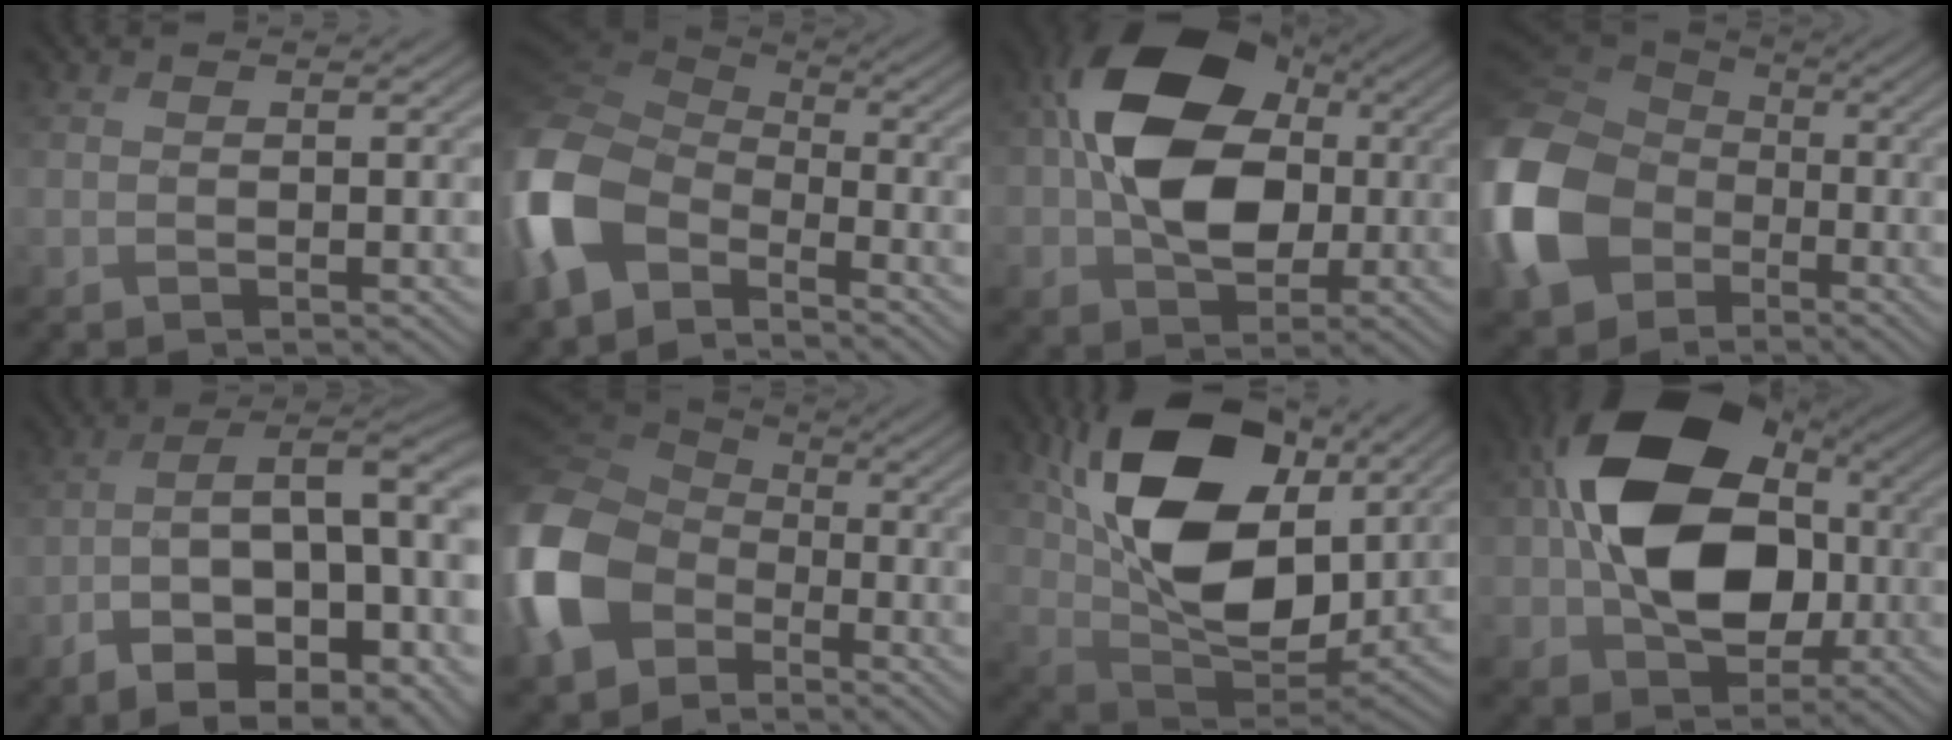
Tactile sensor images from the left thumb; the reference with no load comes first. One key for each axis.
{"total": 12.4, "fx": -6.1, "fy": 7.3, "fz": 8.0, "tx": -0.216, "ty": -0.020, "tz": -0.132}
{"total": 14.6, "fx": 1.1, "fy": 10.5, "fz": 10.0, "tx": -0.174, "ty": 0.016, "tz": 0.010}
{"total": 17.3, "fx": -4.5, "fy": 13.3, "fz": 10.0, "tx": -0.305, "ty": -0.032, "tz": -0.098}
{"total": 17.2, "fx": -4.4, "fy": 7.6, "fz": 14.8, "tx": -0.240, "ty": -0.018, "tz": -0.054}
{"total": 15.8, "fx": -5.1, "fy": 11.6, "fz": 9.4, "tx": -0.289, "ty": -0.039, "tz": -0.106}
{"total": 17.1, "fx": 6.6, "fy": 10.4, "fz": 11.9, "tx": -0.245, "ty": 0.003, "tz": 0.122}
{"total": 16.5, "fx": 0.6, "fy": 12.2, "fz": 11.2, "tx": -0.184, "ty": 0.003, "tz": 0.012}